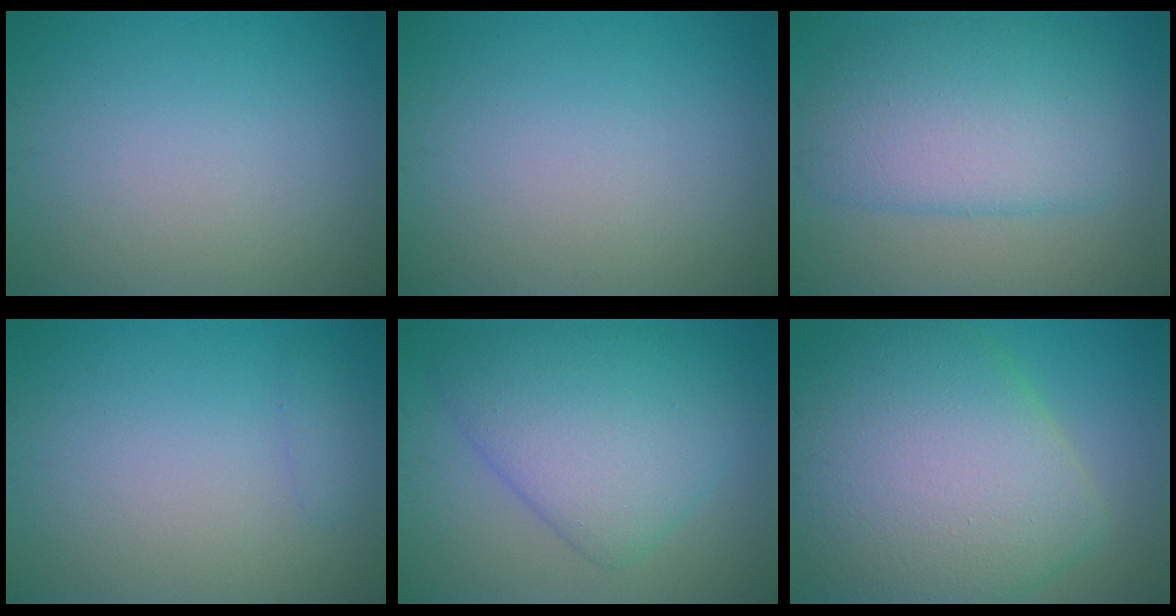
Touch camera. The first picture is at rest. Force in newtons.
{"total": 0.0}
{"total": 7.0, "press": 7.0, "slide": 0.3}
{"total": 0.8, "press": 0.8, "slide": 0.0}
{"total": 7.5, "press": 7.5, "slide": 0.1}
{"total": 12.2, "press": 12.2, "slide": 0.7}